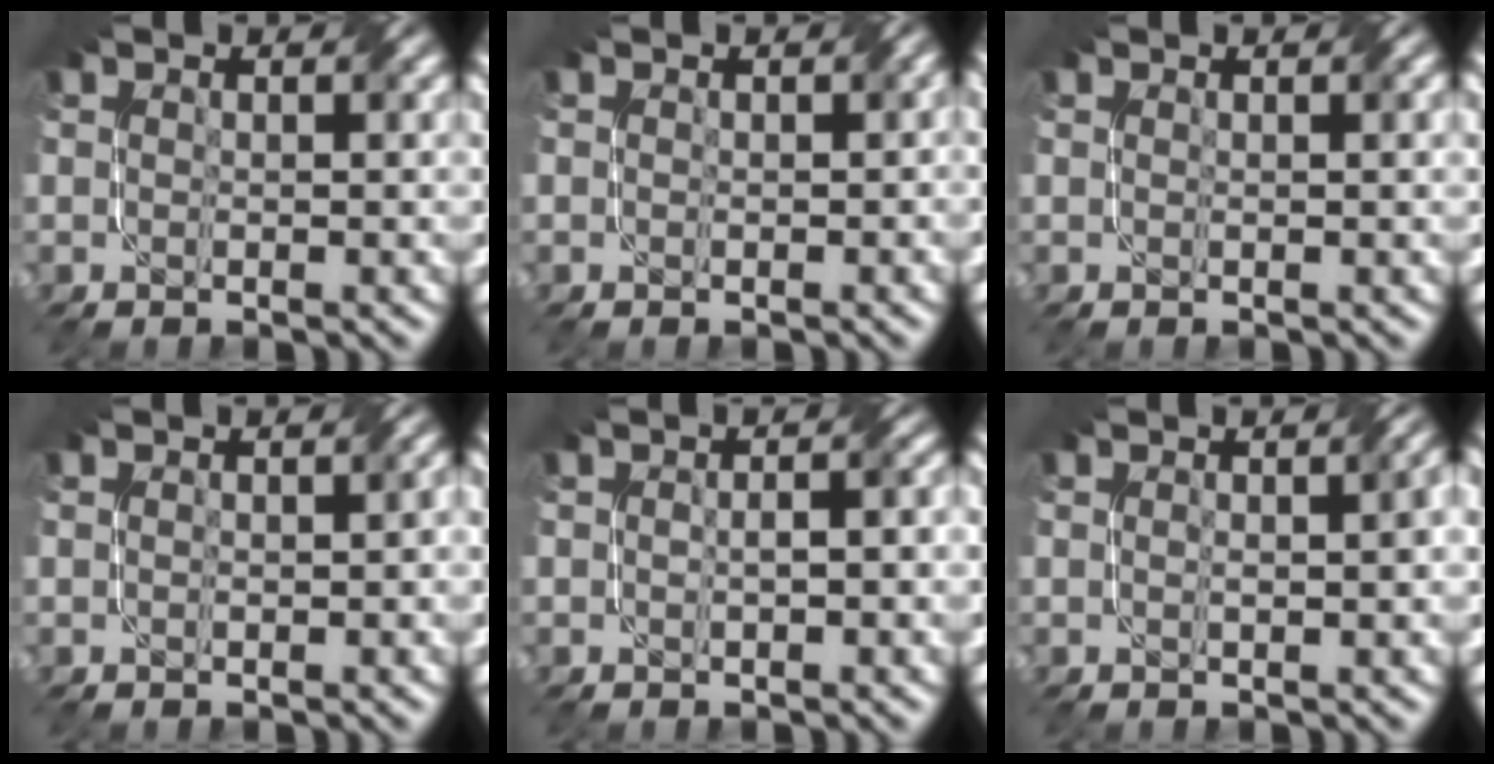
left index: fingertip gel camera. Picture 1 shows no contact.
{"total": 0.6, "force": [0.1, 0.4, 0.4], "torque": [-0.006, 0.000, 0.003]}
{"total": 0.7, "force": [0.4, 0.1, 0.6], "torque": [-0.007, 0.001, 0.002]}
{"total": 1.2, "force": [0.0, 0.5, 1.2], "torque": [-0.017, 0.000, 0.001]}
{"total": 2.3, "force": [-0.2, 1.0, 2.1], "torque": [-0.031, 0.003, -0.001]}
{"total": 2.1, "force": [0.2, 0.5, 2.1], "torque": [-0.022, 0.006, 0.001]}